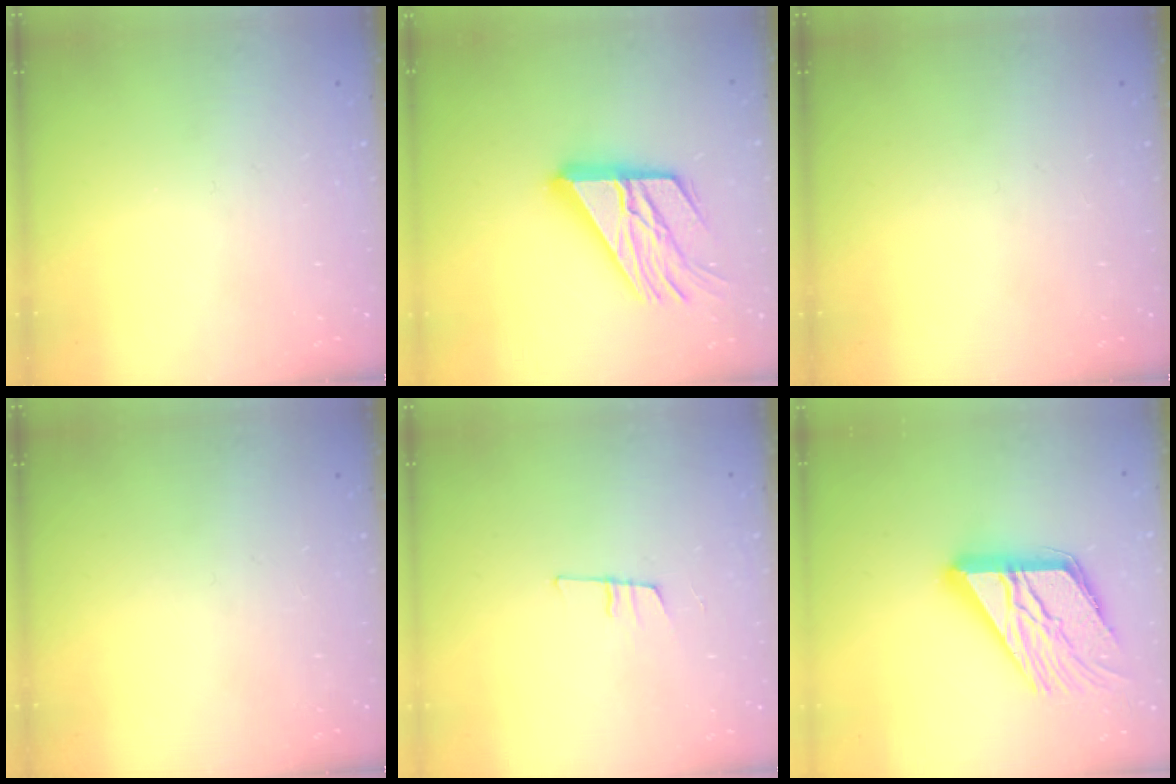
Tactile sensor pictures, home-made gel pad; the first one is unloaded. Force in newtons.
{"total": 20.1, "press": 20.0, "slide": 2.1}
{"total": 0.0}
{"total": 0.0}
{"total": 7.6, "press": 7.0, "slide": 3.0}
{"total": 18.9, "press": 18.8, "slide": 1.9}